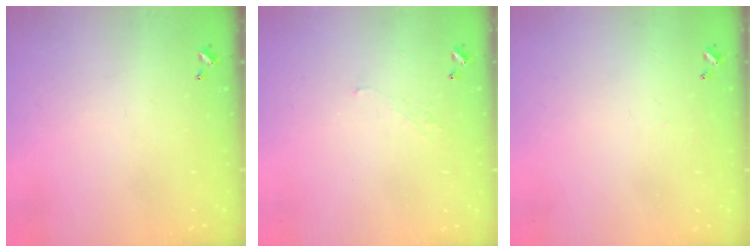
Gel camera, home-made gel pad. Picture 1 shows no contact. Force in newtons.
{"total": 0.5, "press": 0.1, "slide": 0.5}
{"total": 0.7, "press": 0.5, "slide": 0.6}